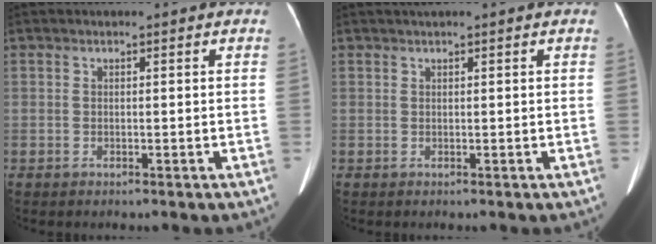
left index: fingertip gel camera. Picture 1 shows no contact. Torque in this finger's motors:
{"motor_torque": [0.21, -0.12, -0.01, 0.05]}